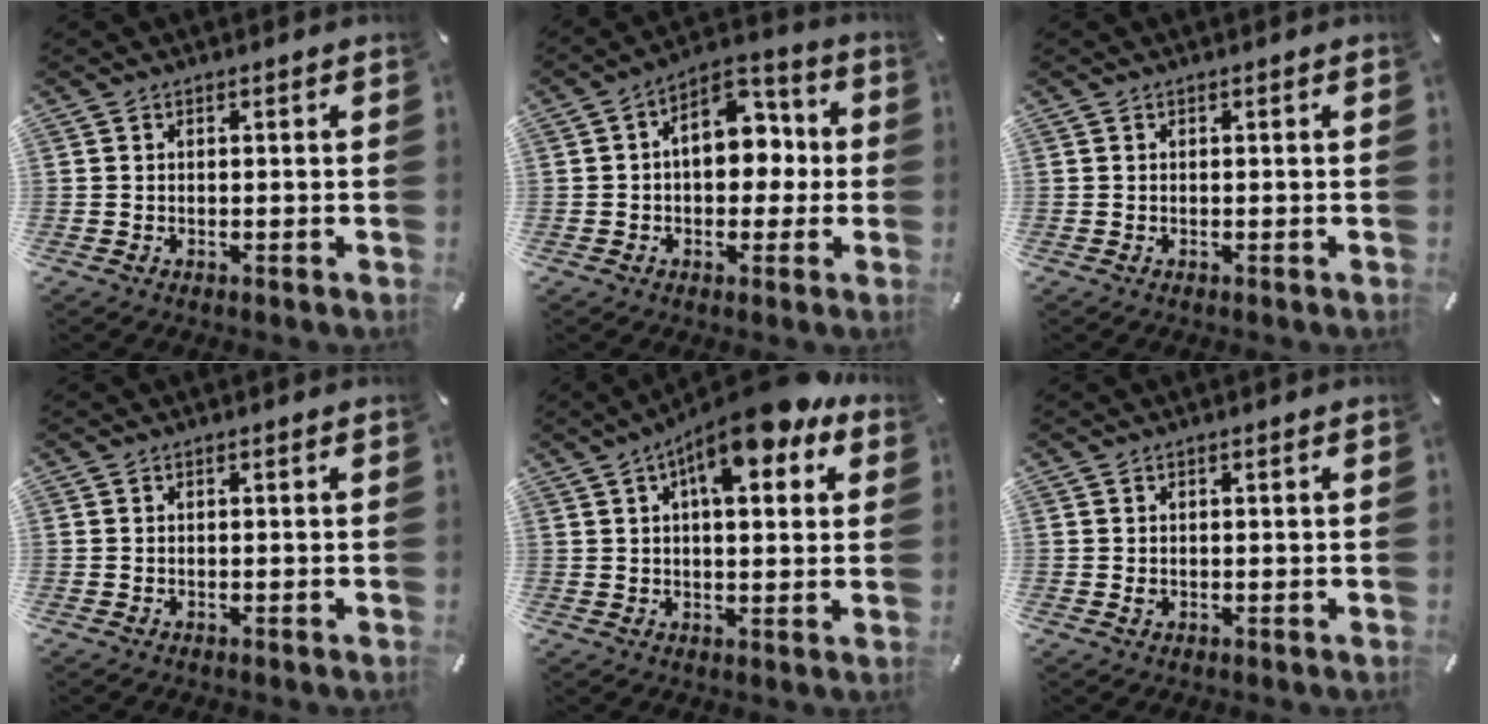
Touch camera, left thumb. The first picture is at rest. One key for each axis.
{"total": 12.0, "fx": 1.4, "fy": 8.3, "fz": 8.6, "tx": -0.107, "ty": -0.003, "tz": 0.025}
{"total": 0.0}
{"total": 0.0}
{"total": 12.8, "fx": 7.3, "fy": 4.3, "fz": 9.6, "tx": -0.149, "ty": -0.025, "tz": 0.123}
{"total": 0.7, "fx": 0.2, "fy": 0.6, "fz": 0.3, "tx": -0.008, "ty": 0.002, "tz": 0.003}